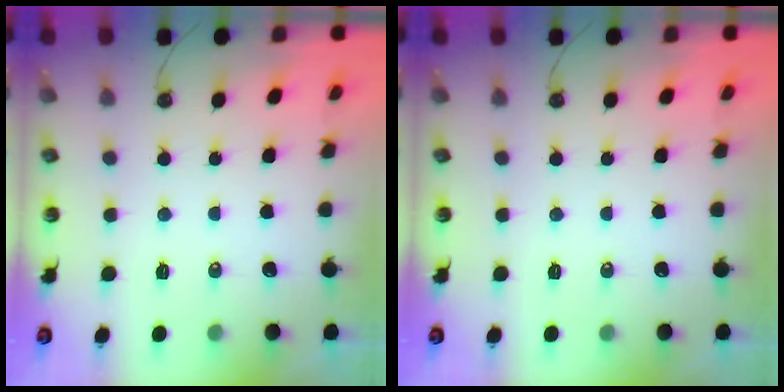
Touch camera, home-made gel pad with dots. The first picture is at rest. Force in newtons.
{"total": 0.0}